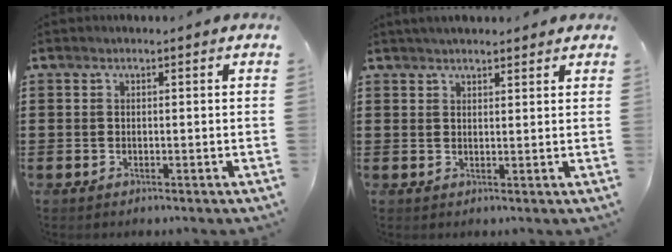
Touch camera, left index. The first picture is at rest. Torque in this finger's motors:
{"motor_torque": [1.35, -0.79, 0.48, 0.07]}